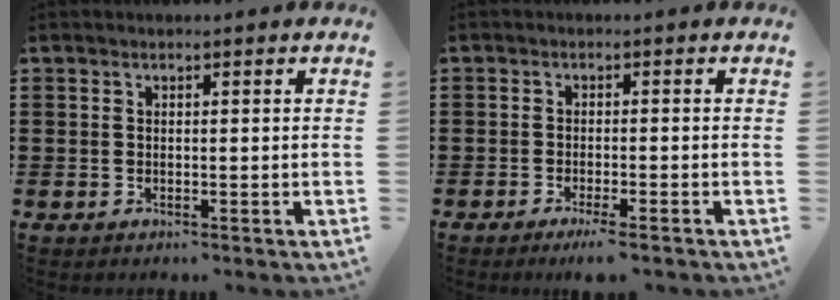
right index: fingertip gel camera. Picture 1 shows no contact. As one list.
[{"total": 2.2, "force": [-1.8, -0.3, 1.3], "torque": [-0.029, -0.006, -0.034]}]